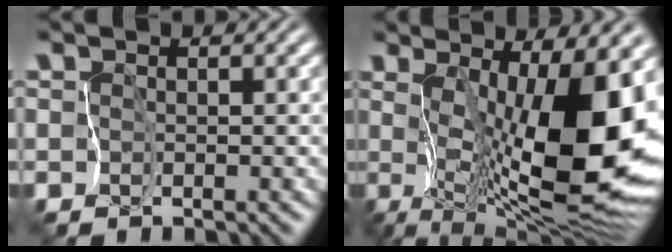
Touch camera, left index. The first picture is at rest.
{"total": 13.1, "force": [0.8, 3.5, 12.7], "torque": [-0.194, -0.015, 0.013]}